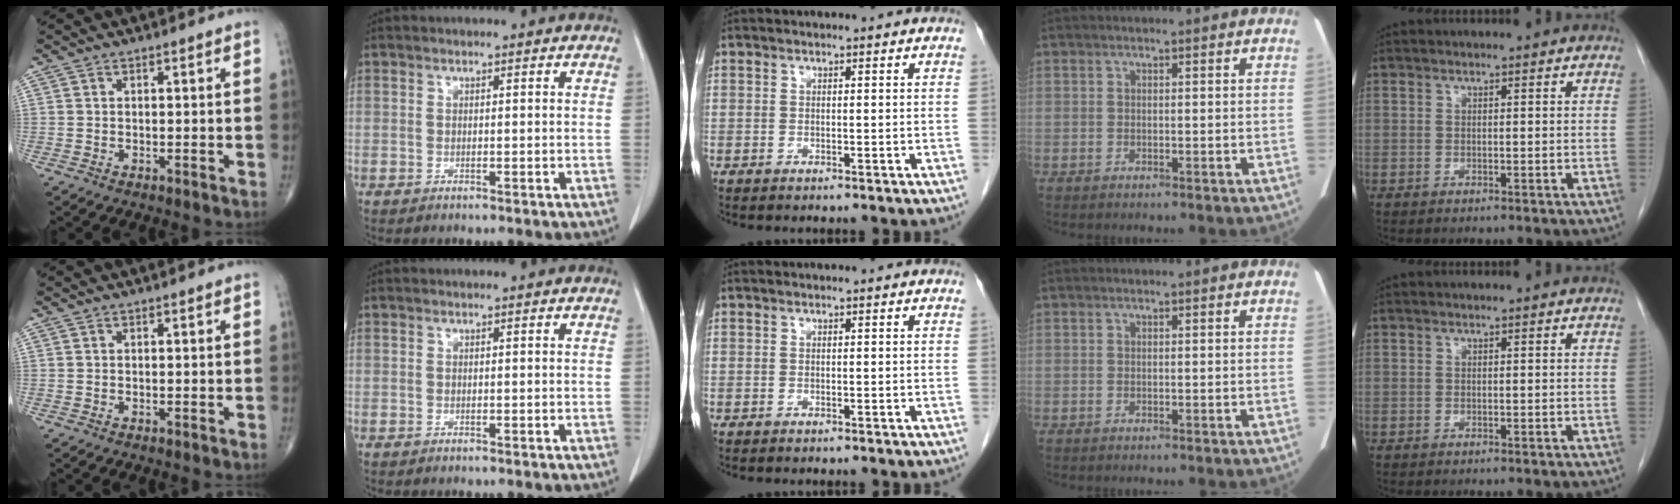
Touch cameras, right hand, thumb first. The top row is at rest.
{}